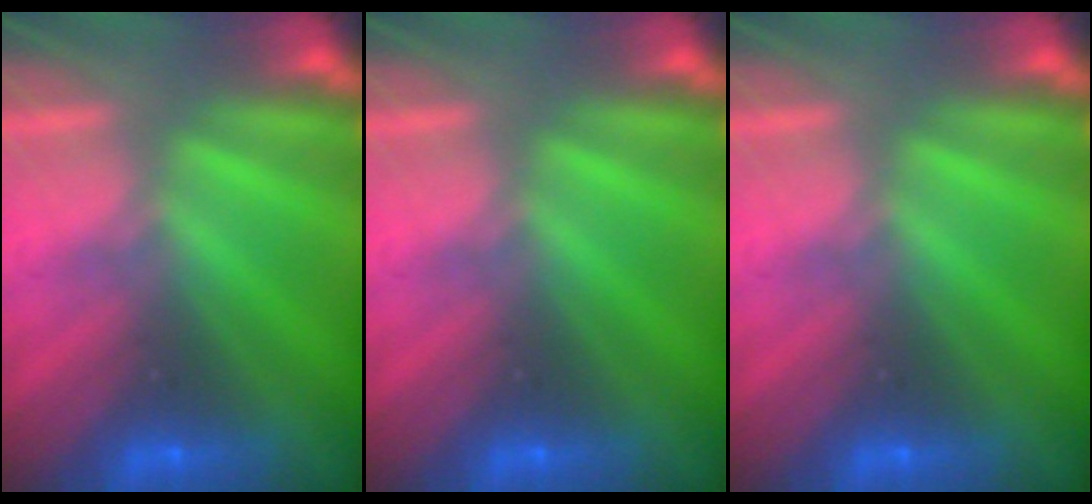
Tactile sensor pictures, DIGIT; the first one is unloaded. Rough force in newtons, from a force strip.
{"total": 0.0}
{"total": 0.0}